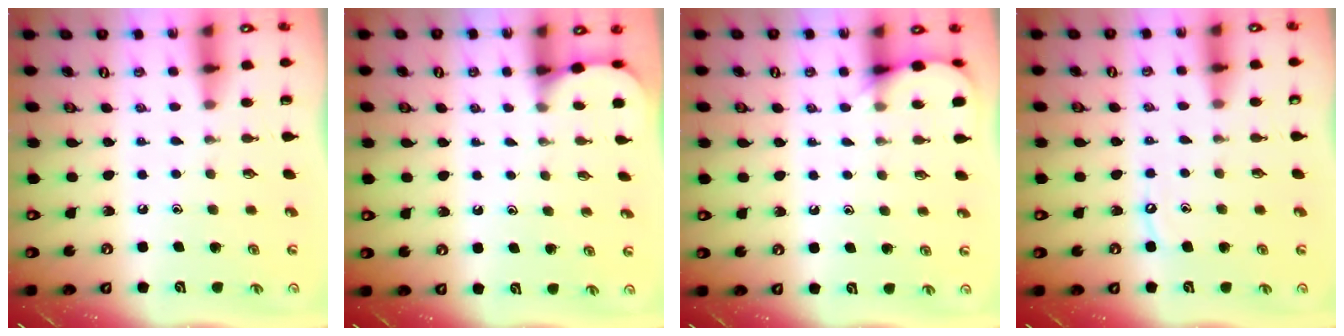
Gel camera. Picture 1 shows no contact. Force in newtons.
{"total": 1.8, "press": 1.8, "slide": 0.1}
{"total": 5.5, "press": 5.5, "slide": 0.4}
{"total": 4.3, "press": 4.3, "slide": 0.6}